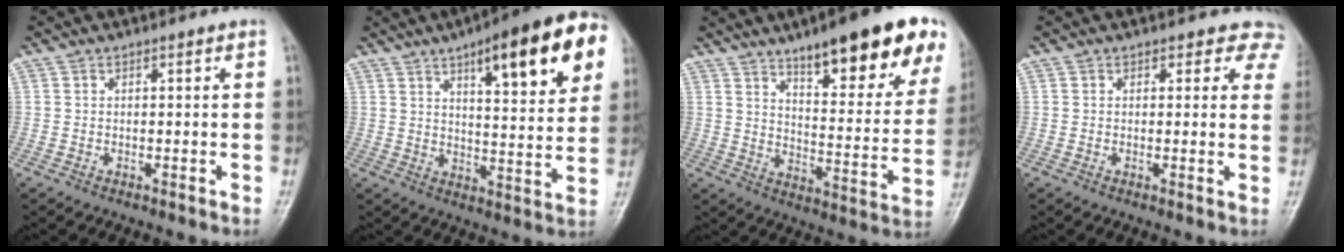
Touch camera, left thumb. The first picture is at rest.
{"total": 20.4, "force": [9.3, 5.9, 17.1], "torque": [-0.201, -0.016, 0.125]}
{"total": 24.3, "force": [15.1, 6.3, 18.0], "torque": [-0.207, -0.055, 0.213]}
{"total": 5.0, "force": [4.0, 2.9, 0.9], "torque": [0.036, -0.012, 0.020]}